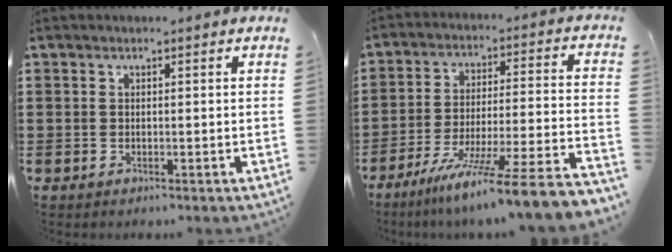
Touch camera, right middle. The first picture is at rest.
{"total": 10.7, "force": [-8.7, -1.5, 6.0], "torque": [-0.096, -0.007, -0.170]}